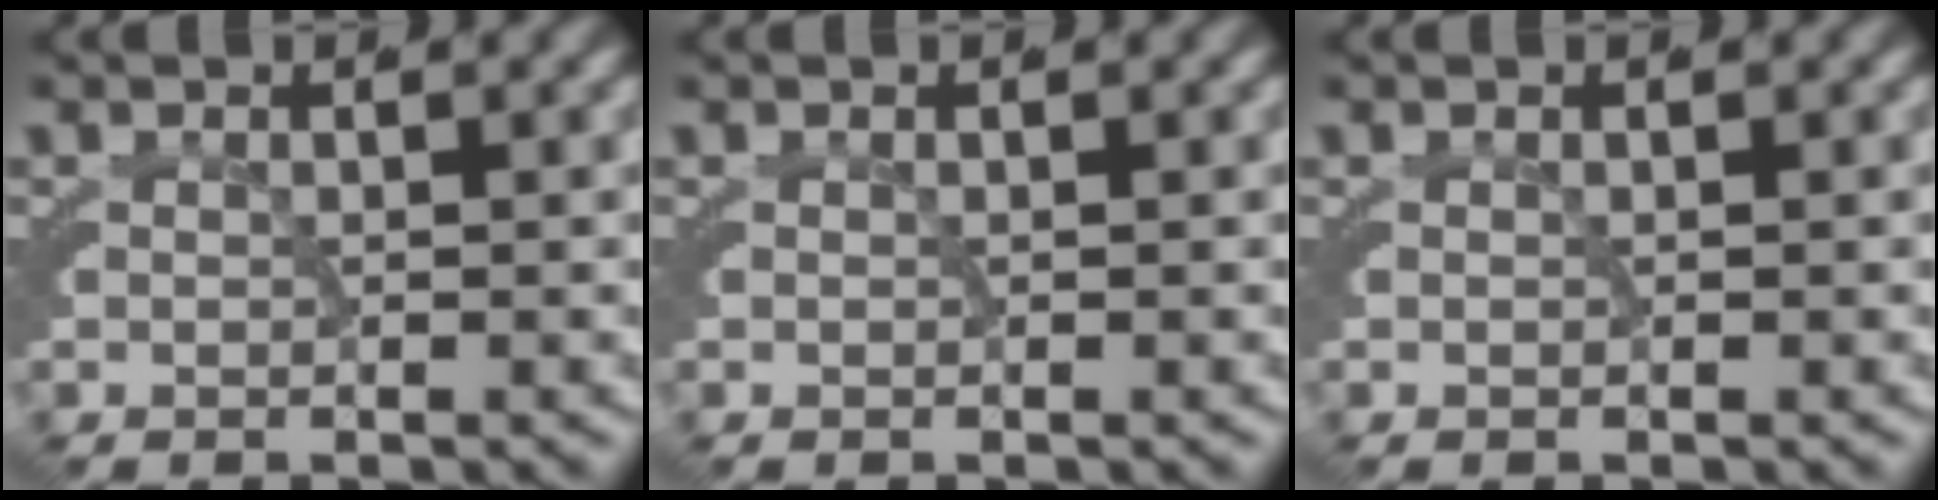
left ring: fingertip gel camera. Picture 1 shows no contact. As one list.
[{"total": 0.0}, {"total": 0.0}]